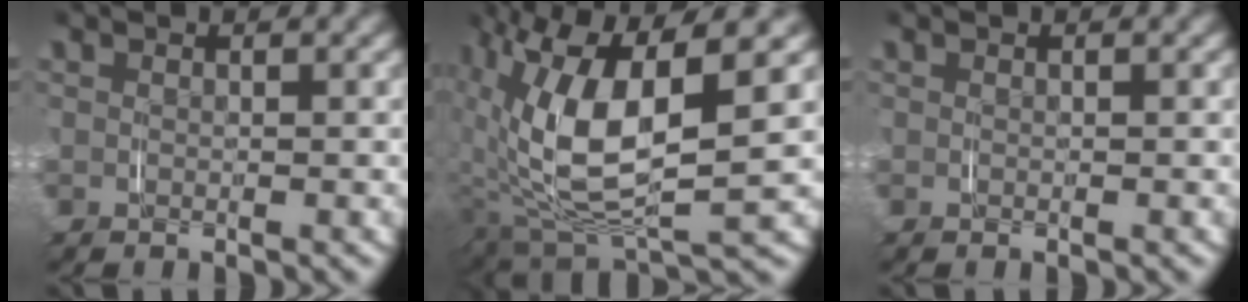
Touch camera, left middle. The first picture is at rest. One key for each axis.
{"total": 11.7, "fx": 1.0, "fy": 5.7, "fz": 10.1, "tx": -0.208, "ty": -0.022, "tz": 0.032}
{"total": 0.0}